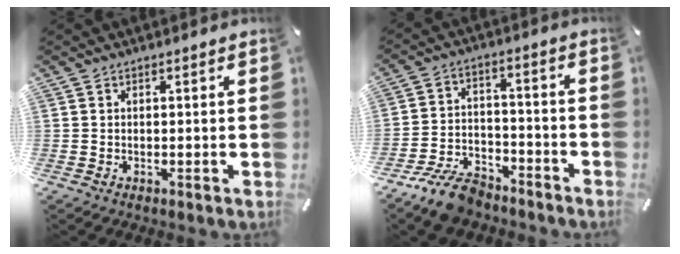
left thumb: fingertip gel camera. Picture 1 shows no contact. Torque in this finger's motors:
{"motor_torque": [0.01, 0.83, 0.12, 0.15, 0.13]}